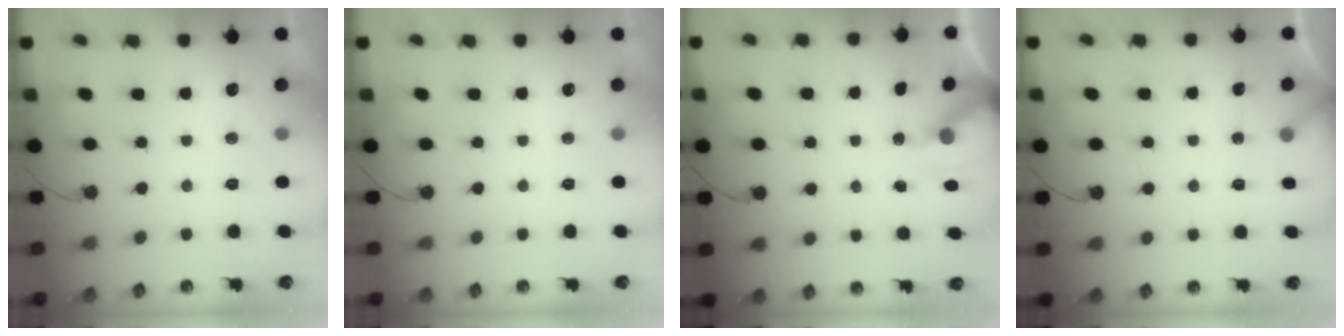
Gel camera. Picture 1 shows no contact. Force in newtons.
{"total": 0.0}
{"total": 6.4, "press": 6.4, "slide": 0.8}
{"total": 1.9, "press": 1.9, "slide": 0.1}